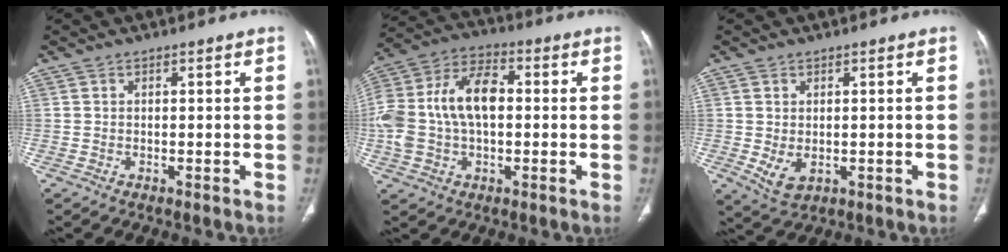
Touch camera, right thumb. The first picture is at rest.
{"total": 16.5, "force": [0.3, 10.1, 13.0], "torque": [-0.269, 0.040, 0.000]}
{"total": 4.1, "force": [-0.4, 2.7, 3.0], "torque": [-0.057, -0.008, 0.007]}